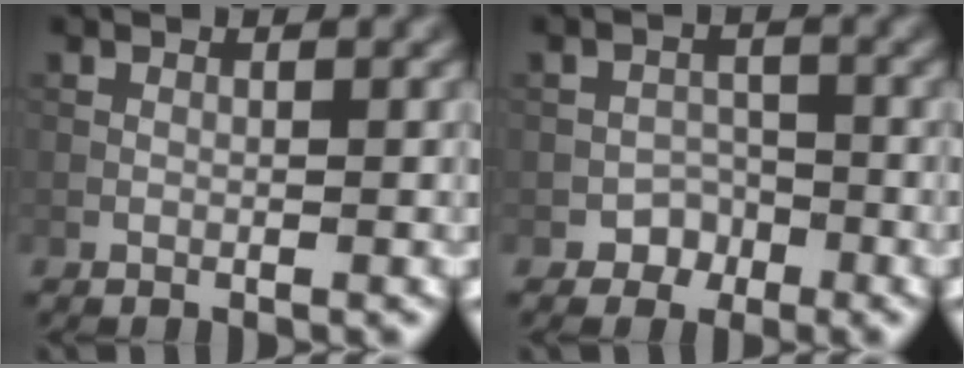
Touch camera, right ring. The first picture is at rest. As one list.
[{"total": 2.2, "force": [-1.5, 1.6, 0.2], "torque": [0.009, 0.009, -0.022]}]